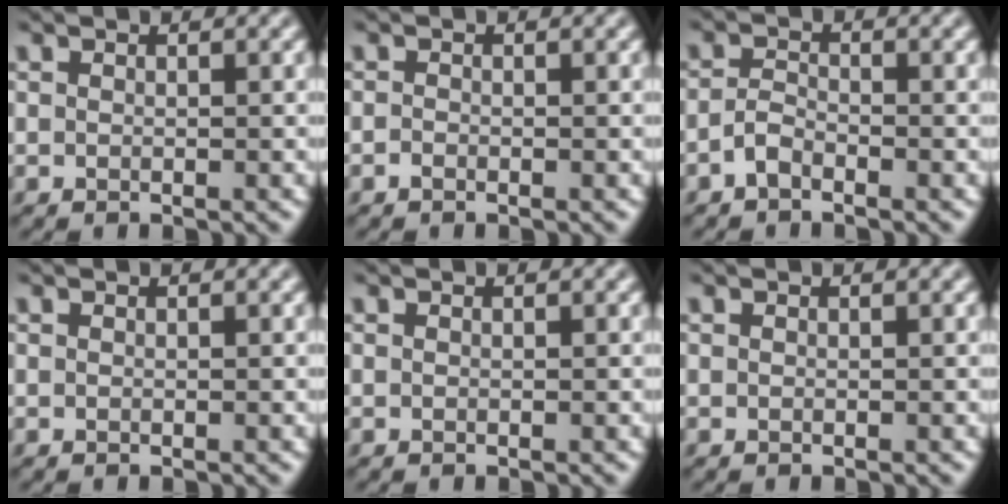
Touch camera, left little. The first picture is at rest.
{"total": 0.6, "force": [-0.5, 0.3, 0.2], "torque": [-0.002, 0.000, -0.011]}
{"total": 1.6, "force": [-1.2, 0.6, 0.8], "torque": [-0.018, 0.007, -0.028]}
{"total": 0.0}
{"total": 0.0}
{"total": 0.0}